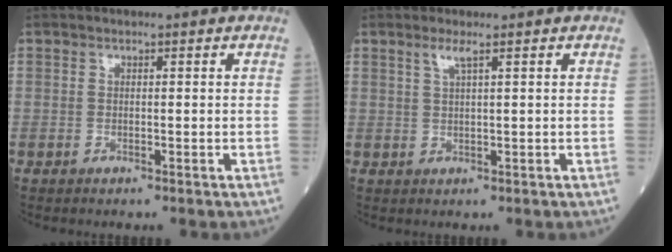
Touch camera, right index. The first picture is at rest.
{"total": 1.8, "force": [1.1, -0.2, 1.4], "torque": [-0.035, 0.001, 0.023]}